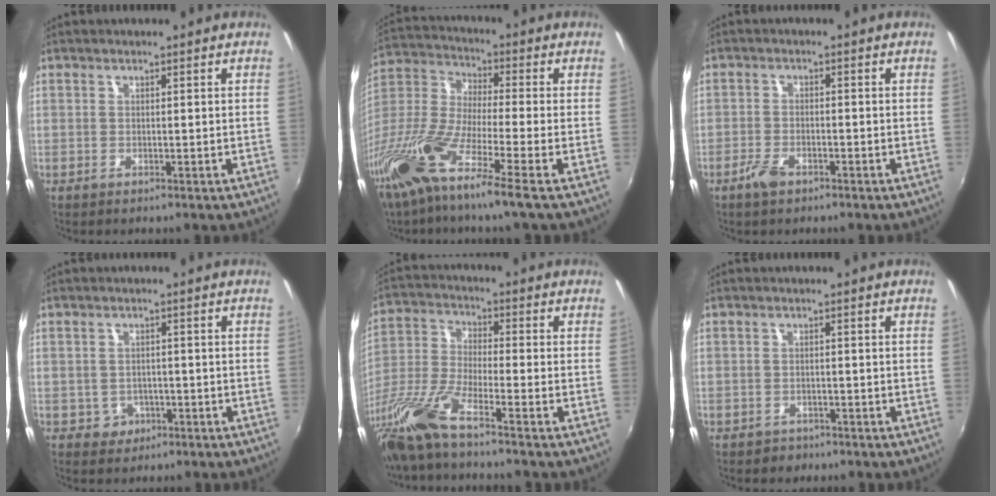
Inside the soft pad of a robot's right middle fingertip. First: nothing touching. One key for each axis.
{"total": 15.1, "fx": -9.6, "fy": 0.2, "fz": 11.6, "tx": -0.237, "ty": -0.032, "tz": -0.195}
{"total": 3.6, "fx": -2.5, "fy": 1.4, "fz": 2.1, "tx": -0.057, "ty": -0.004, "tz": -0.050}
{"total": 3.6, "fx": -1.4, "fy": 3.3, "fz": 0.5, "tx": -0.020, "ty": 0.004, "tz": -0.016}
{"total": 13.0, "fx": -9.8, "fy": 0.5, "fz": 8.5, "tx": -0.188, "ty": -0.026, "tz": -0.200}
{"total": 2.3, "fx": -1.5, "fy": 1.7, "fz": 0.3, "tx": -0.011, "ty": -0.002, "tz": -0.022}